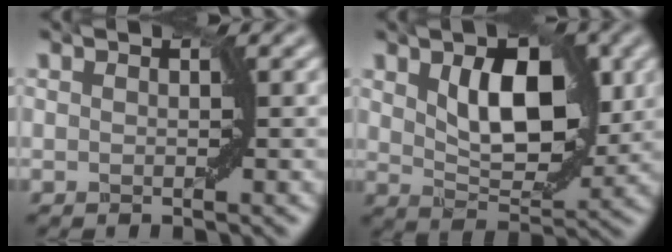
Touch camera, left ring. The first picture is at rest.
{"total": 7.6, "force": [2.1, 4.0, 6.1], "torque": [-0.102, -0.004, 0.041]}